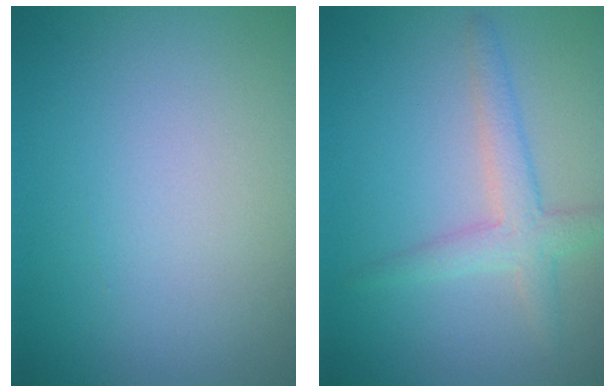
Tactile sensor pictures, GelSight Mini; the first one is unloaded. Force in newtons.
{"total": 1.9, "press": 1.8, "slide": 0.3}